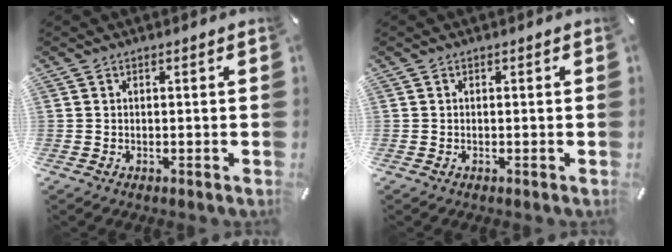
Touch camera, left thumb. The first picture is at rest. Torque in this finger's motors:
{"motor_torque": [0.00, 0.00, -0.05, 0.05, 0.00]}